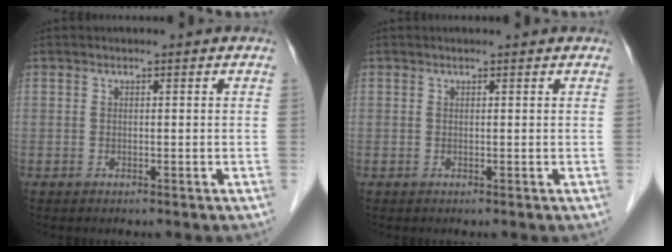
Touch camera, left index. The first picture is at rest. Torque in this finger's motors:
{"motor_torque": [0.19, -0.13, 0.00, 0.01]}